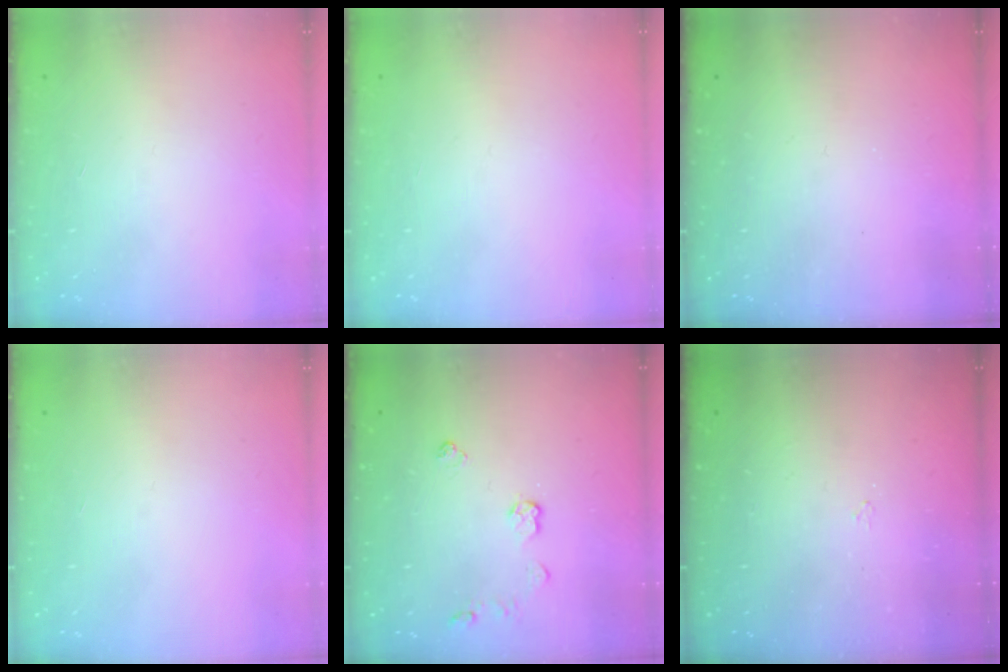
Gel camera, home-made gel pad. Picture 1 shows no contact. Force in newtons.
{"total": 0.0}
{"total": 0.0}
{"total": 0.0}
{"total": 4.3, "press": 4.3, "slide": 0.6}
{"total": 2.9, "press": 2.9, "slide": 0.5}